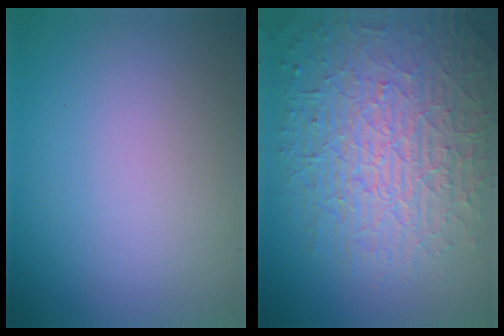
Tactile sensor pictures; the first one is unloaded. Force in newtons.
{"total": 10.3, "press": 6.6, "slide": 8.0}